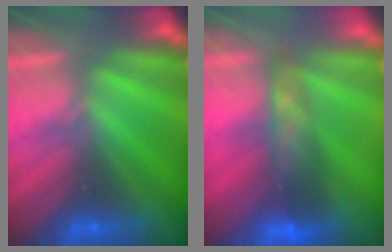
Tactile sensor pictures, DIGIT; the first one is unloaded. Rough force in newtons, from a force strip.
{"total": 7.8}